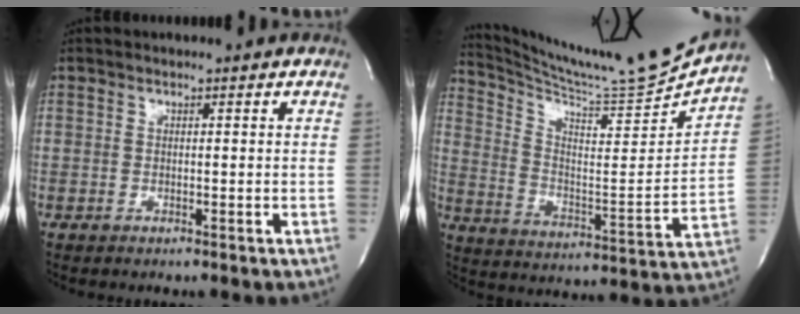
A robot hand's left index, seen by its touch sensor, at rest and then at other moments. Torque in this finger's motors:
{"motor_torque": [-1.25, -0.88, -0.05, 0.03]}